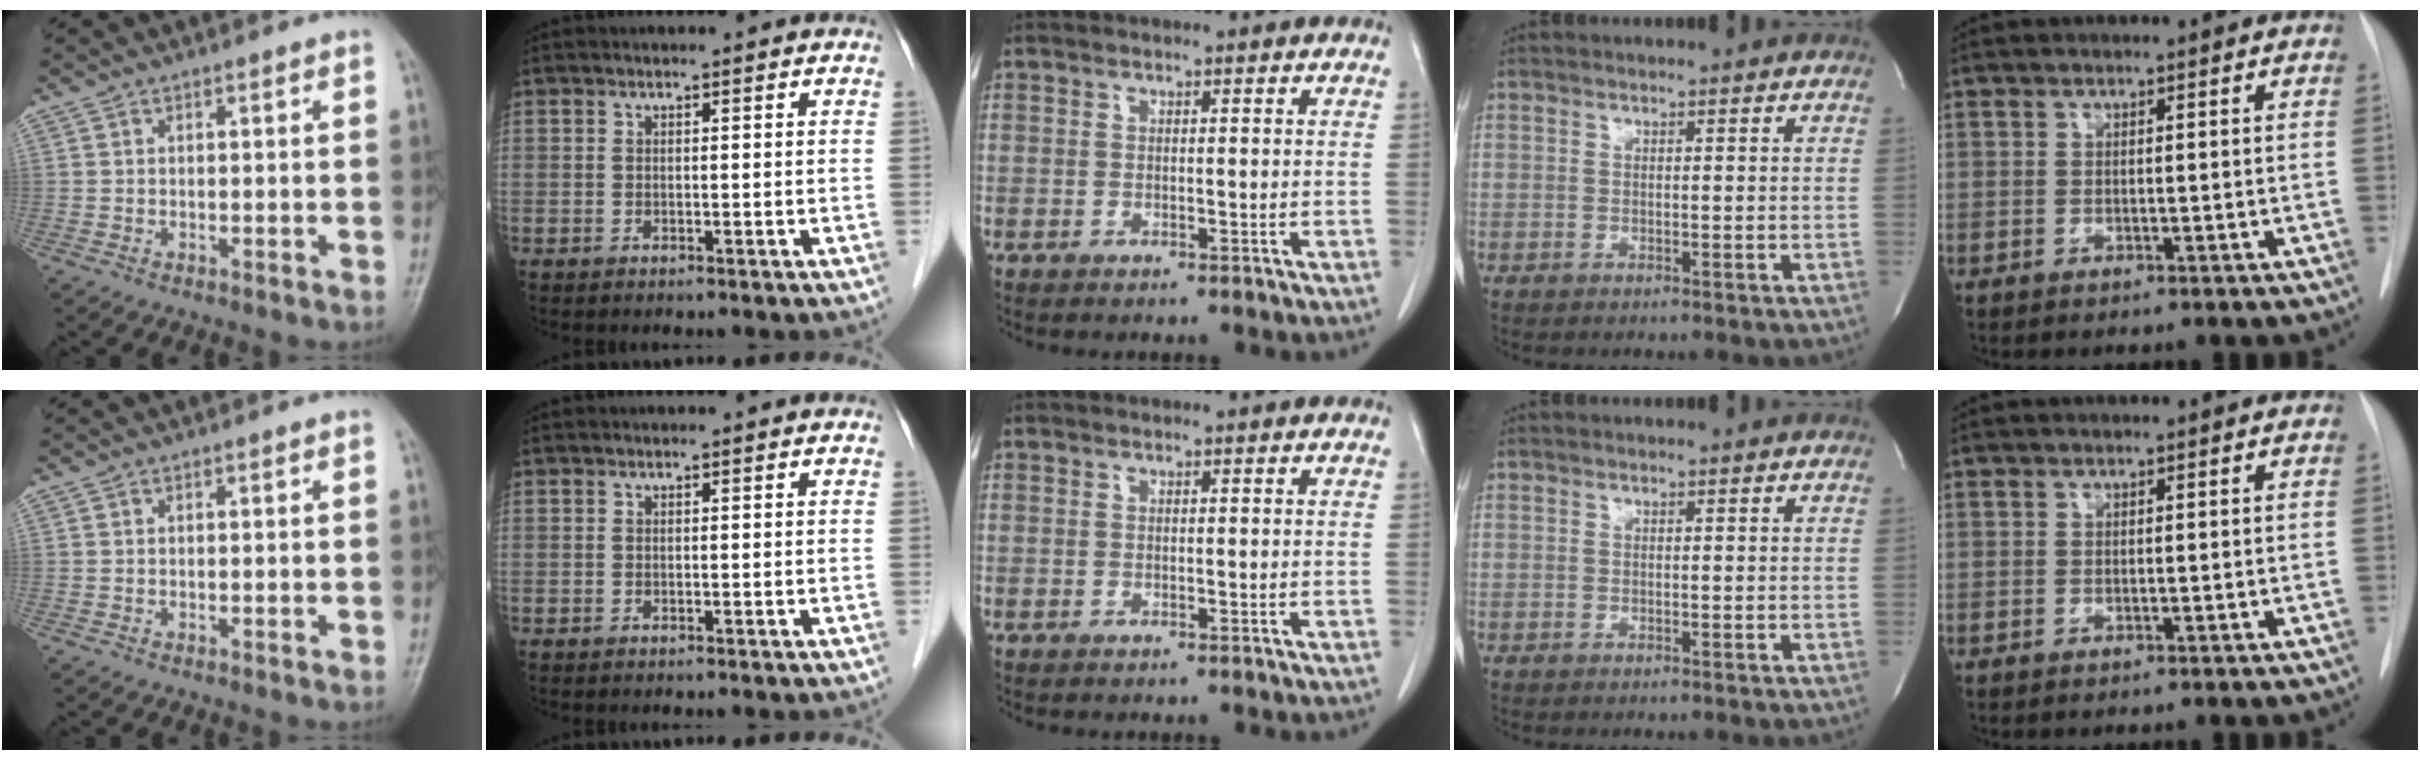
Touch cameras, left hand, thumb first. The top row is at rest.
{}